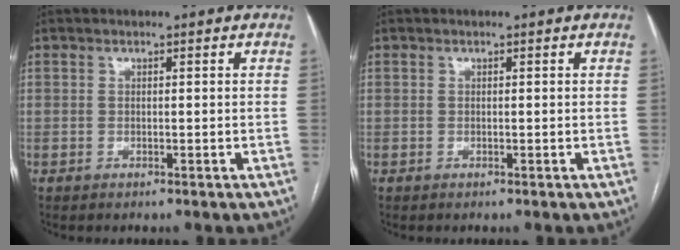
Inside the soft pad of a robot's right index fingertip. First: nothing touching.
{"total": 0.0}